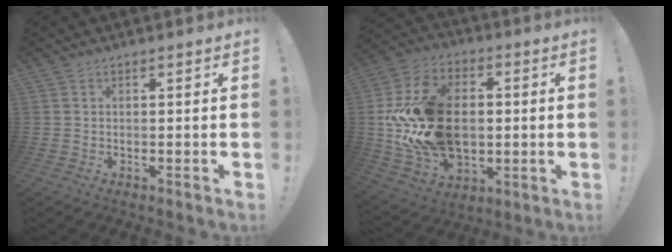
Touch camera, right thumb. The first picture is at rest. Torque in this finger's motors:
{"motor_torque": [2.56, 2.45, 2.25, -0.18, 0.76]}